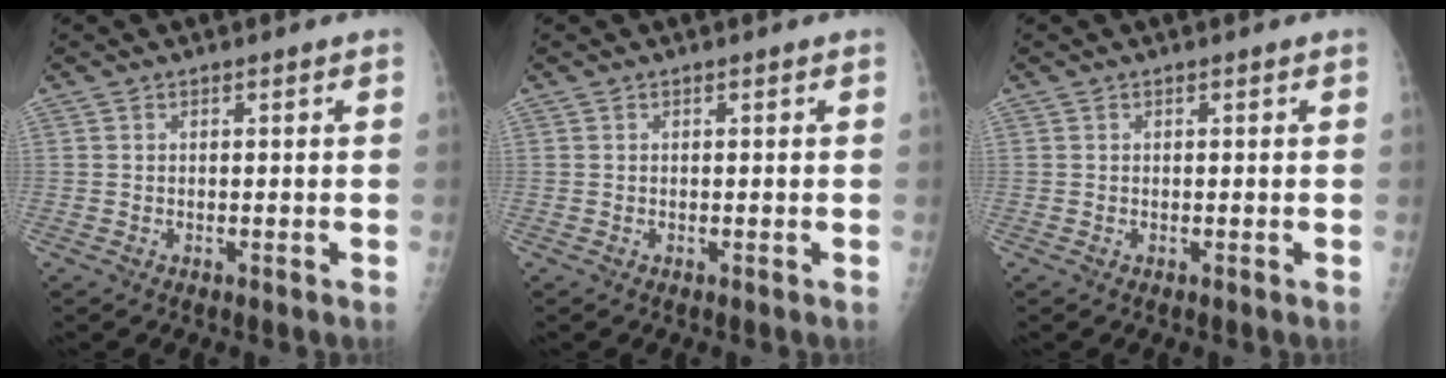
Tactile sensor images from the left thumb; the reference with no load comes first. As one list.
[{"total": 0.0}, {"total": 0.0}]